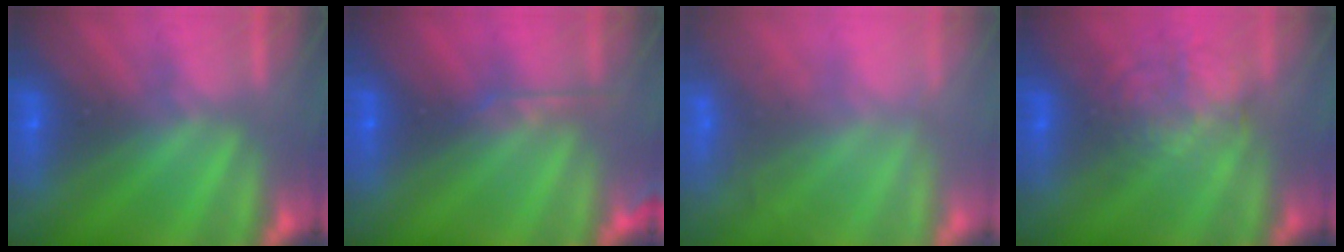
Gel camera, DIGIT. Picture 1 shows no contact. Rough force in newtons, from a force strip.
{"total": 2.8}
{"total": 7.5}
{"total": 2.1}